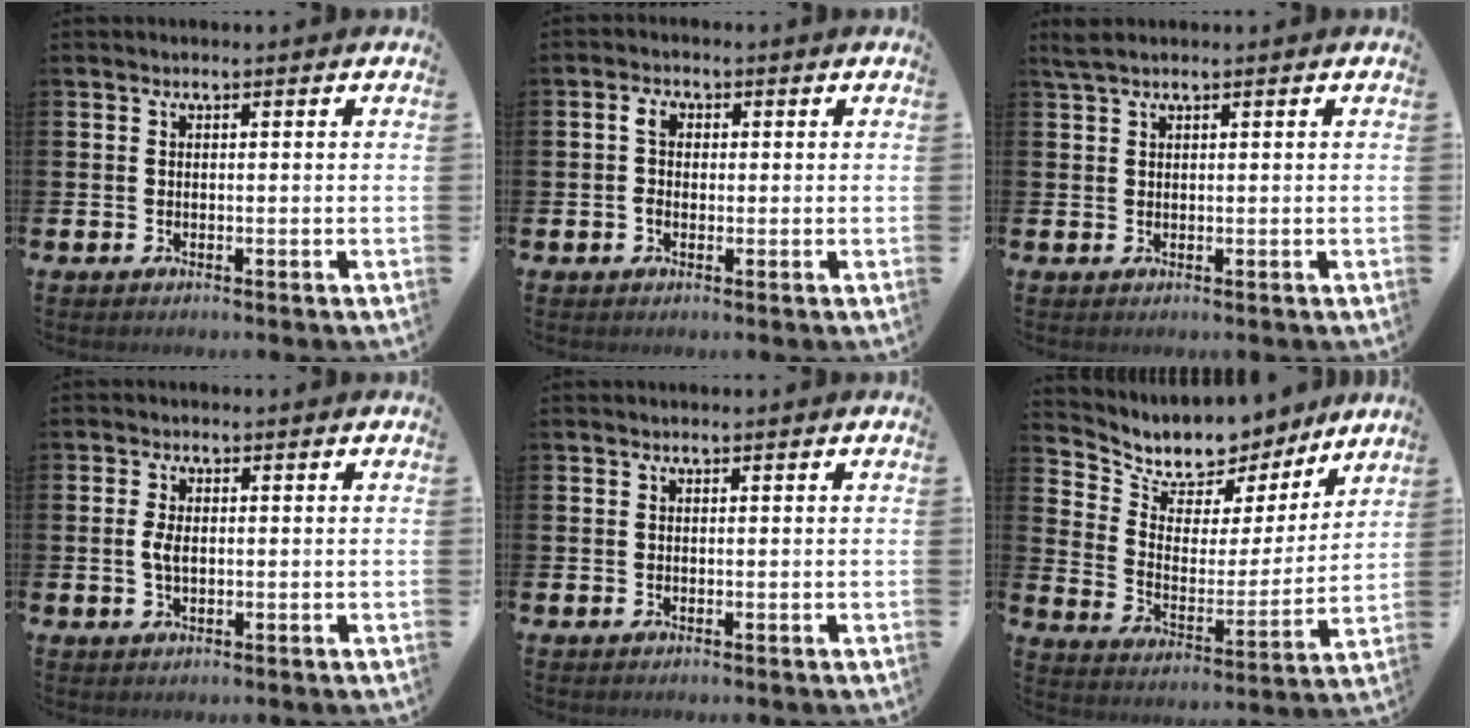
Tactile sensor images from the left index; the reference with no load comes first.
{"total": 2.6, "force": [0.3, 1.8, 1.8], "torque": [-0.024, 0.006, 0.001]}
{"total": 1.5, "force": [1.3, 0.2, 0.9], "torque": [-0.025, 0.006, 0.024]}
{"total": 2.5, "force": [0.2, 1.3, 2.1], "torque": [-0.039, 0.003, 0.001]}
{"total": 0.0}
{"total": 8.7, "force": [7.7, 3.9, 1.3], "torque": [-0.066, -0.065, 0.137]}